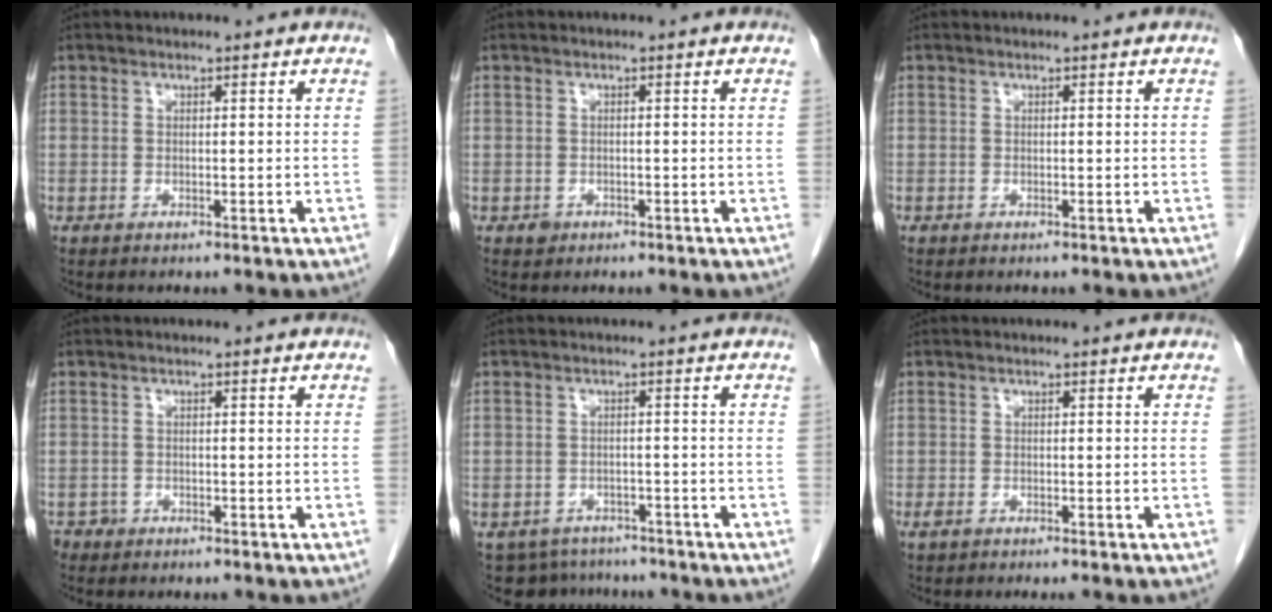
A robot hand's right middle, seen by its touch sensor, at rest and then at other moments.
{"total": 1.0, "force": [-0.5, 0.8, 0.2], "torque": [0.000, 0.003, -0.006]}
{"total": 0.0}
{"total": 1.4, "force": [-1.1, 0.9, -0.2], "torque": [-0.002, 0.004, -0.020]}
{"total": 6.7, "force": [-5.8, 3.3, 0.1], "torque": [0.001, 0.009, -0.073]}
{"total": 2.0, "force": [-1.6, 0.6, 1.1], "torque": [-0.019, -0.005, -0.021]}